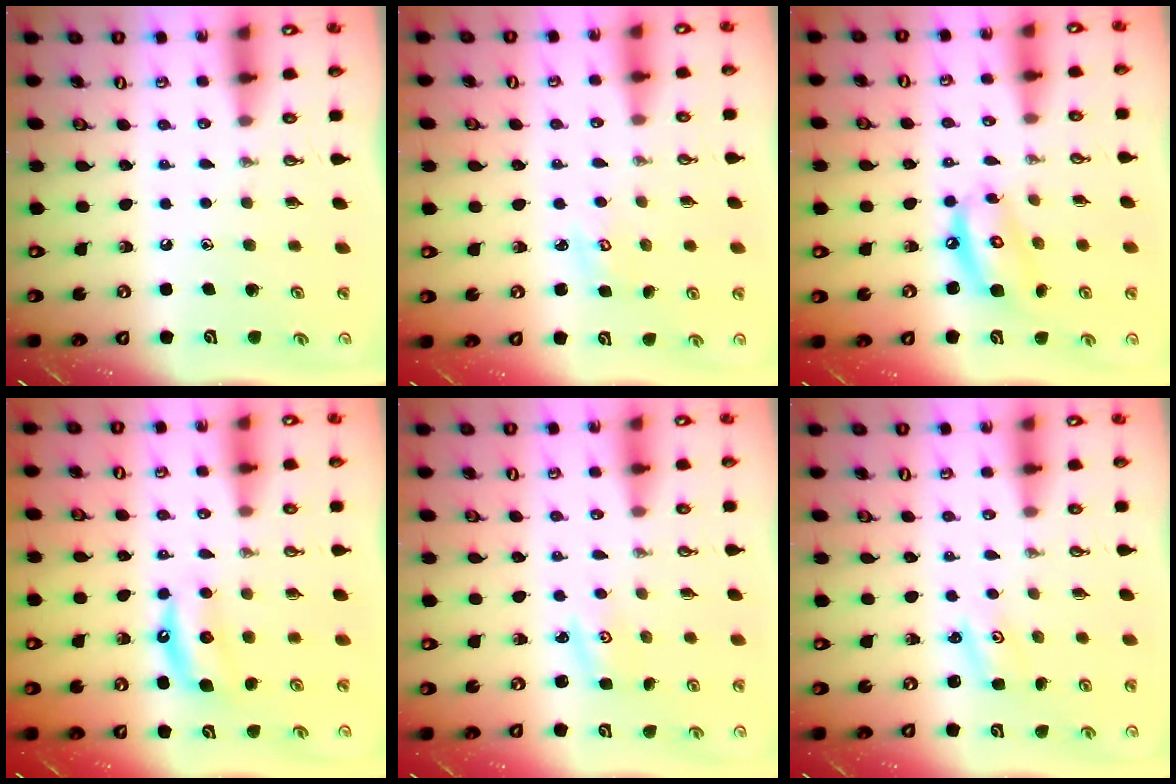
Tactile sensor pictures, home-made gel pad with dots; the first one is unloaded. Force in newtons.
{"total": 2.6, "press": 2.6, "slide": 0.3}
{"total": 10.2, "press": 10.1, "slide": 1.0}
{"total": 6.0, "press": 6.0, "slide": 0.6}
{"total": 2.5, "press": 2.5, "slide": 0.4}
{"total": 2.0, "press": 2.0, "slide": 0.2}